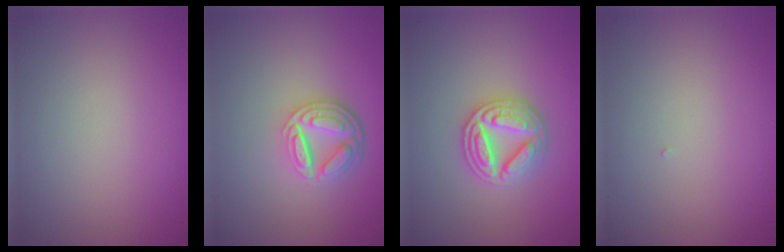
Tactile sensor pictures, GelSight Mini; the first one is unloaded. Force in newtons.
{"total": 4.7, "press": 3.5, "slide": 3.2}
{"total": 4.7, "press": 4.6, "slide": 0.8}
{"total": 0.0}